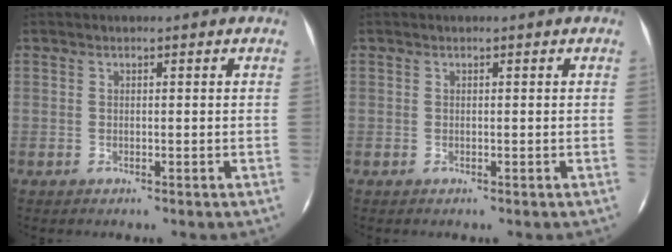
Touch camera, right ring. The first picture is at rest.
{"total": 0.0}